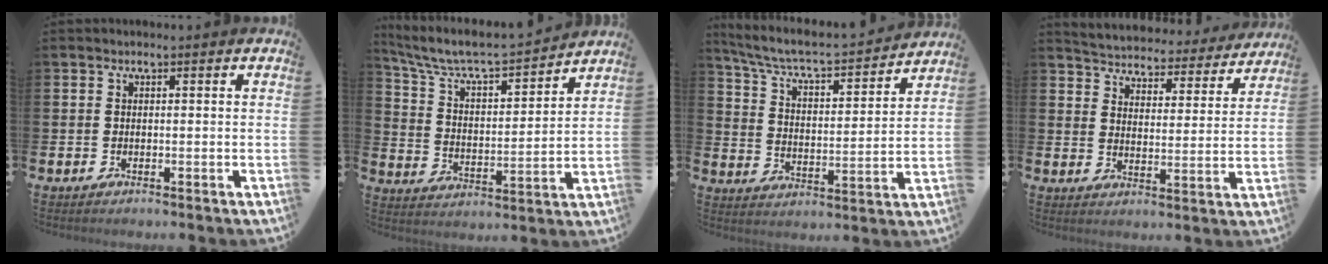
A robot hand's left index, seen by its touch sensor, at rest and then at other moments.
{"total": 7.3, "force": [6.8, 1.1, 2.6], "torque": [-0.087, -0.052, 0.112]}
{"total": 6.9, "force": [6.3, 1.3, 2.7], "torque": [-0.086, -0.049, 0.102]}
{"total": 4.8, "force": [4.7, 0.8, 0.2], "torque": [-0.026, -0.045, 0.078]}